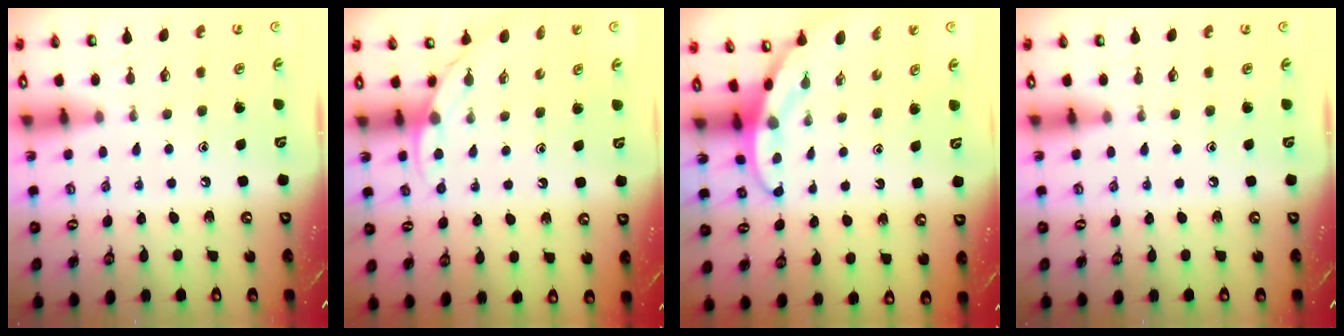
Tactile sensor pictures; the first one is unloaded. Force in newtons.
{"total": 3.7, "press": 3.7, "slide": 0.2}
{"total": 3.0, "press": 3.0, "slide": 0.1}
{"total": 0.0}